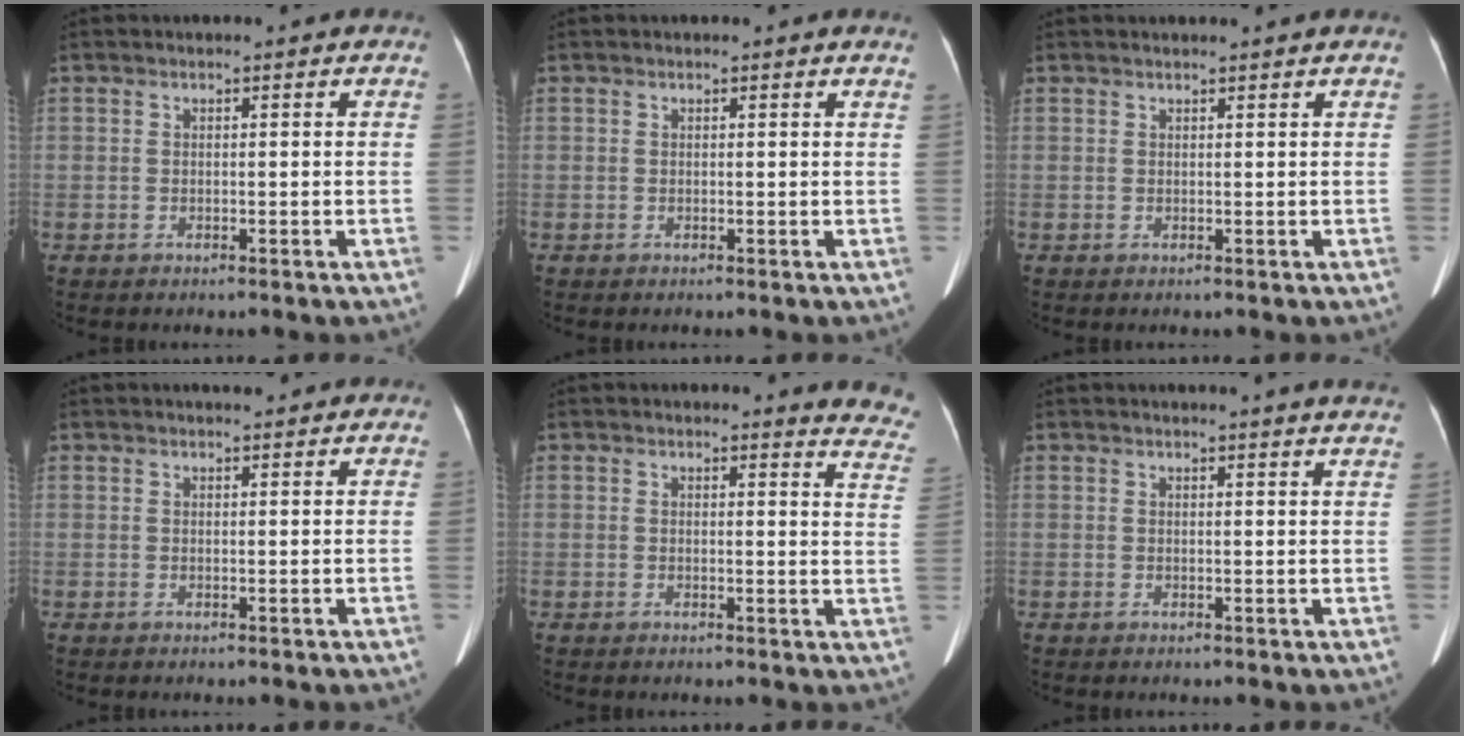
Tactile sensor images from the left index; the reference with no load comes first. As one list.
[{"total": 0.6, "force": [0.6, 0.0, 0.2], "torque": [-0.012, -0.004, 0.005]}, {"total": 1.9, "force": [1.7, -0.4, 0.6], "torque": [-0.016, 0.011, 0.028]}, {"total": 2.6, "force": [2.3, 0.6, 1.1], "torque": [-0.015, 0.015, 0.032]}, {"total": 7.8, "force": [7.7, 0.8, 1.0], "torque": [0.018, -0.068, 0.045]}, {"total": 7.0, "force": [6.5, -0.6, 2.5], "torque": [-0.027, -0.004, 0.052]}]